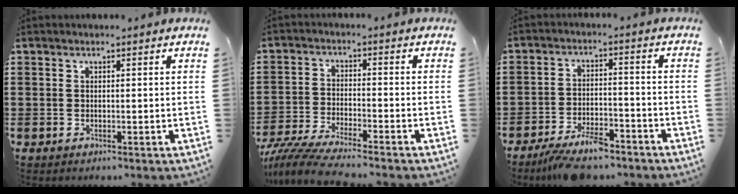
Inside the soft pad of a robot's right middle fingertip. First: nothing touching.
{"total": 5.9, "force": [-5.6, 0.0, 1.9], "torque": [-0.050, -0.013, -0.110]}
{"total": 6.4, "force": [-5.4, 1.5, 3.1], "torque": [-0.058, 0.003, -0.102]}